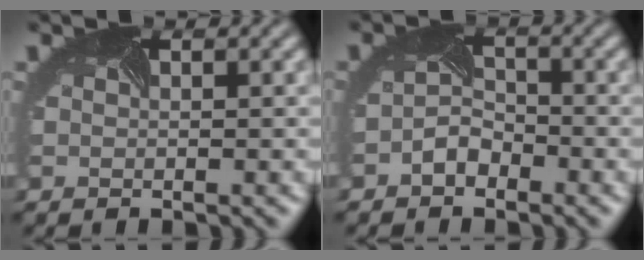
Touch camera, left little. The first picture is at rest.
{"total": 2.0, "force": [-1.6, 1.1, 0.7], "torque": [-0.020, 0.004, -0.032]}